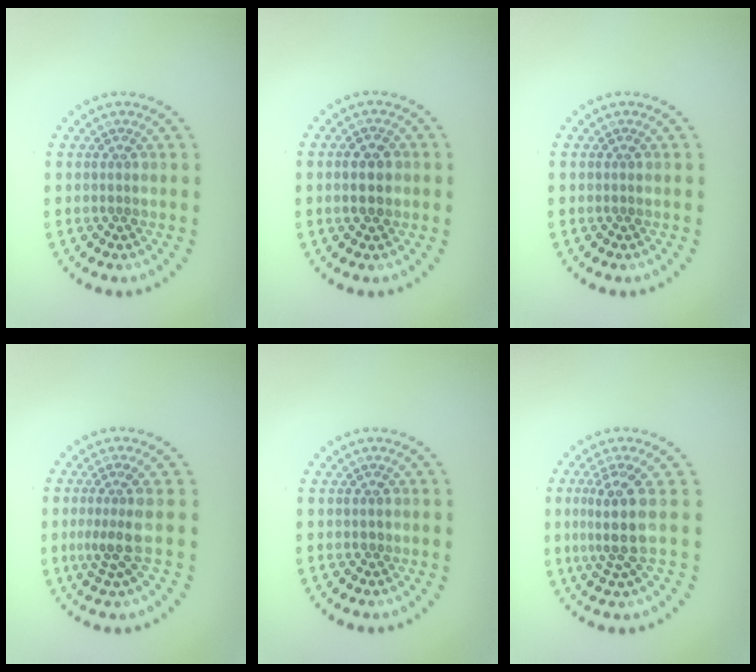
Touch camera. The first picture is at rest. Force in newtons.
{"total": 2.2, "press": 2.2, "slide": 0.2}
{"total": 0.0}
{"total": 2.7, "press": 2.0, "slide": 1.8}
{"total": 0.7, "press": 0.7, "slide": 0.1}
{"total": 3.8, "press": 3.0, "slide": 2.4}